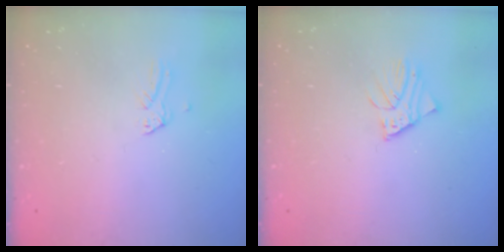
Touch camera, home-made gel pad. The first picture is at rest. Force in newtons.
{"total": 2.2, "press": 2.2, "slide": 0.1}